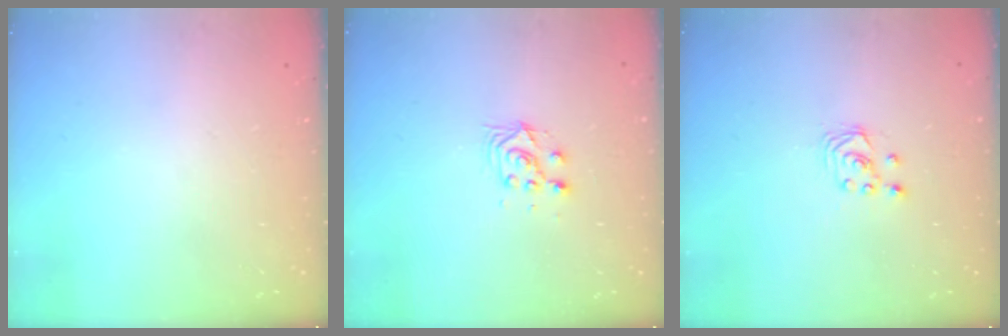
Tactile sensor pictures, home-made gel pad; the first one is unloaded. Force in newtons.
{"total": 7.0, "press": 7.0, "slide": 0.7}
{"total": 2.1, "press": 2.1, "slide": 0.3}